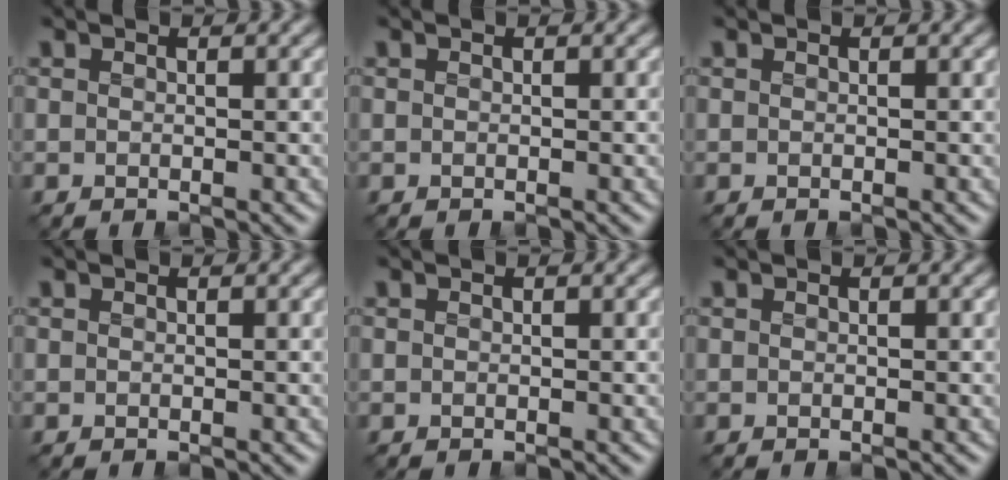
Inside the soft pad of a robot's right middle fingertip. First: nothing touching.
{"total": 0.0}
{"total": 0.0}
{"total": 0.0}
{"total": 0.0}
{"total": 0.0}